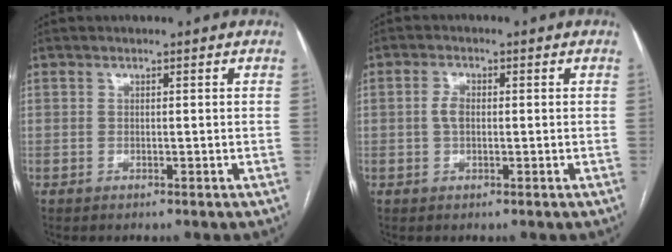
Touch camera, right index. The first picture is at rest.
{"total": 2.7, "force": [0.1, 1.5, 2.2], "torque": [-0.048, 0.008, 0.000]}